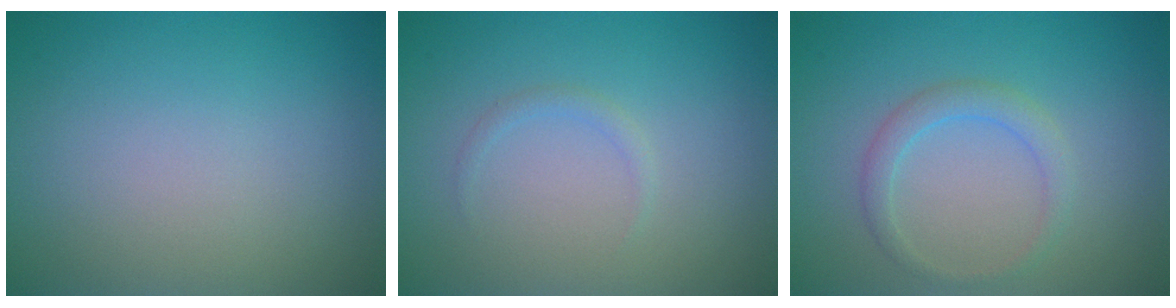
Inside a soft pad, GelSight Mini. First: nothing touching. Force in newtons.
{"total": 0.7, "press": 0.7, "slide": 0.1}
{"total": 1.9, "press": 1.9, "slide": 0.1}